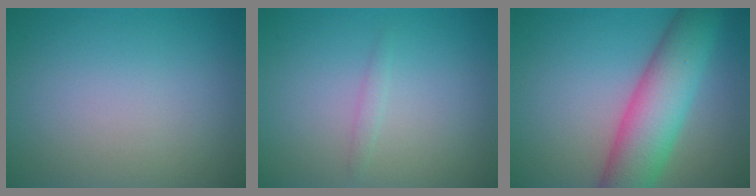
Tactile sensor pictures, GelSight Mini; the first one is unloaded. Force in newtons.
{"total": 0.8, "press": 0.8, "slide": 0.0}
{"total": 8.3, "press": 8.3, "slide": 0.3}